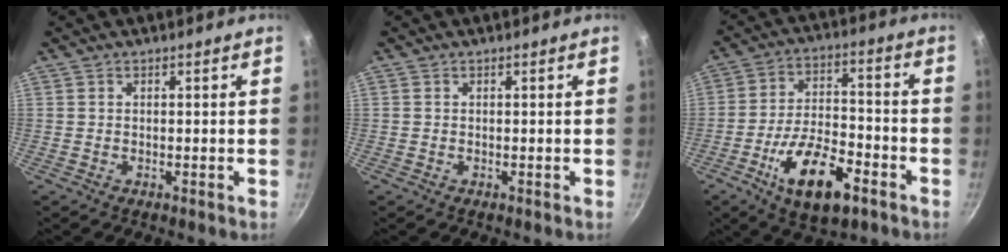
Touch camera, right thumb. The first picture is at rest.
{"total": 0.0}
{"total": 15.5, "force": [-7.4, 6.9, 11.7], "torque": [-0.189, 0.038, -0.127]}